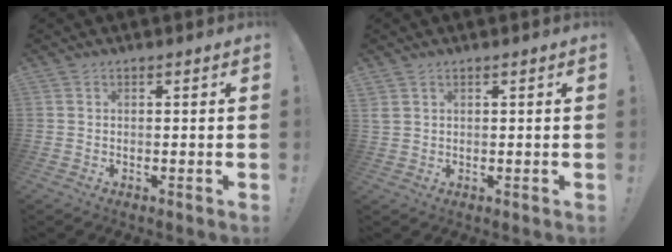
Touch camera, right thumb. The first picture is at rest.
{"total": 1.8, "force": [0.9, 1.2, 0.9], "torque": [-0.017, 0.001, 0.019]}